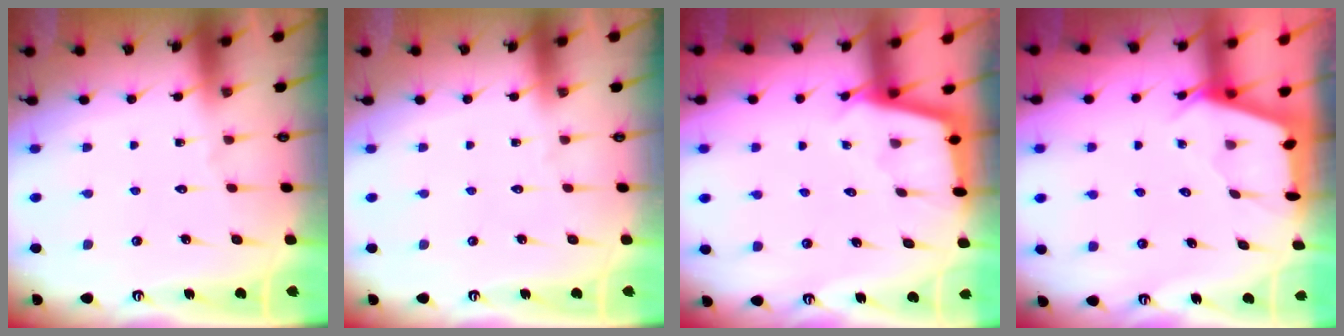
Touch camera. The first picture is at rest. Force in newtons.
{"total": 0.0}
{"total": 2.4, "press": 2.4, "slide": 0.2}
{"total": 2.6, "press": 2.5, "slide": 0.3}